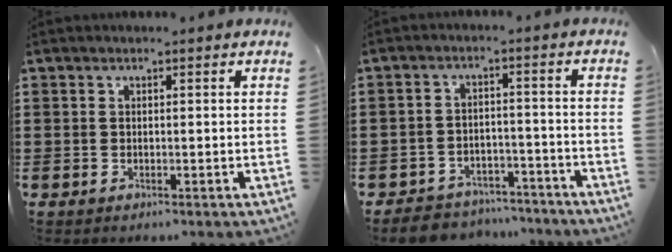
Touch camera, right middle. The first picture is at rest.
{"total": 5.1, "force": [-5.0, 1.2, 0.3], "torque": [-0.011, 0.013, -0.103]}